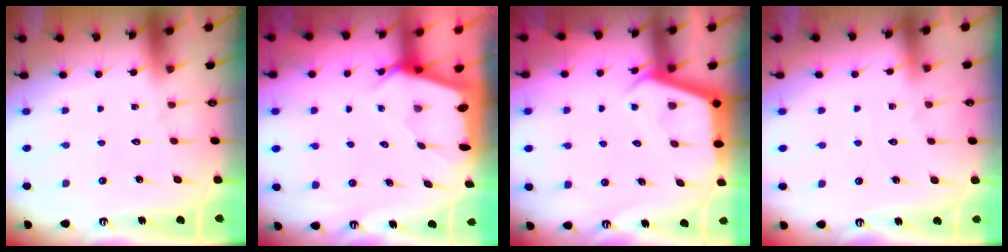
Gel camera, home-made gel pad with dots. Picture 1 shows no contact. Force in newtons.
{"total": 2.3, "press": 2.3, "slide": 0.2}
{"total": 3.6, "press": 3.6, "slide": 0.4}
{"total": 1.6, "press": 1.6, "slide": 0.2}